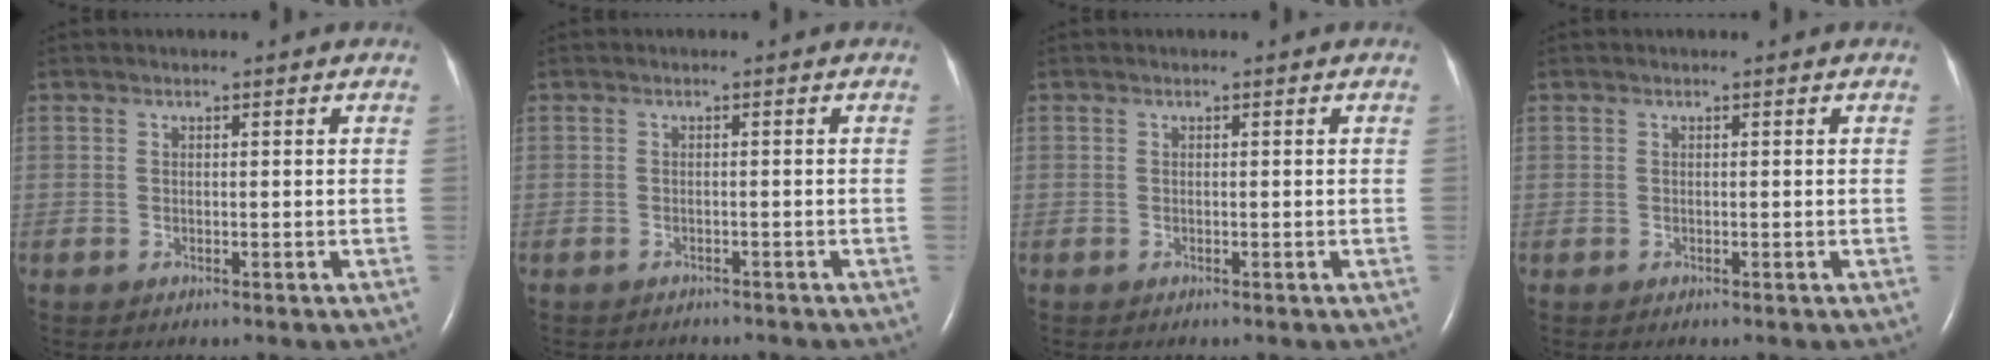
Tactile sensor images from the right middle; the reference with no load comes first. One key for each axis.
{"total": 4.0, "fx": -3.6, "fy": 1.5, "fz": 0.9, "tx": -0.012, "ty": -0.001, "tz": -0.042}
{"total": 0.0}
{"total": 0.0}